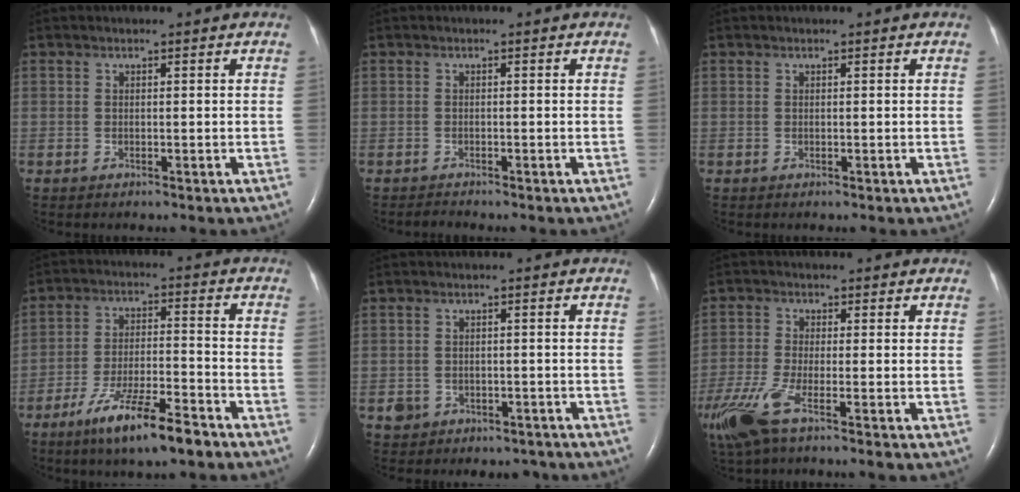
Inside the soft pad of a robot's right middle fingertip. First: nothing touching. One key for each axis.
{"total": 0.8, "fx": -0.8, "fy": 0.0, "fz": 0.0, "tx": -0.007, "ty": -0.006, "tz": -0.012}
{"total": 0.0}
{"total": 11.5, "fx": -7.8, "fy": 1.5, "fz": 8.3, "tx": -0.153, "ty": -0.018, "tz": -0.134}
{"total": 4.4, "fx": -2.8, "fy": 3.3, "fz": 0.5, "tx": -0.007, "ty": 0.017, "tz": -0.034}
{"total": 8.0, "fx": -4.7, "fy": 1.2, "fz": 6.4, "tx": -0.146, "ty": -0.019, "tz": -0.094}